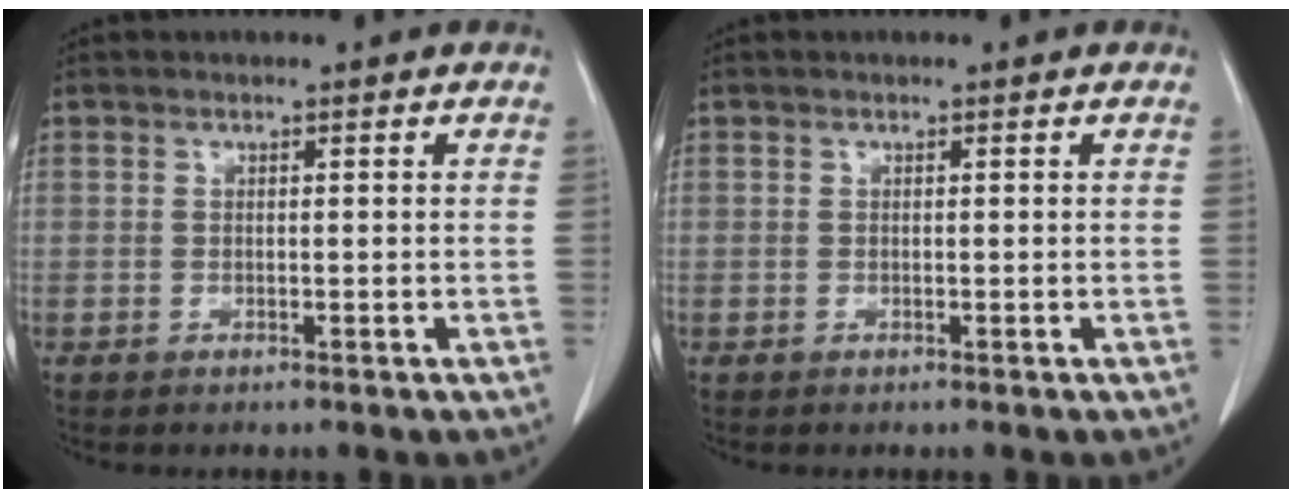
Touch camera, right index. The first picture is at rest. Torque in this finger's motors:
{"motor_torque": [0.00, 0.00, 0.00, 0.00]}